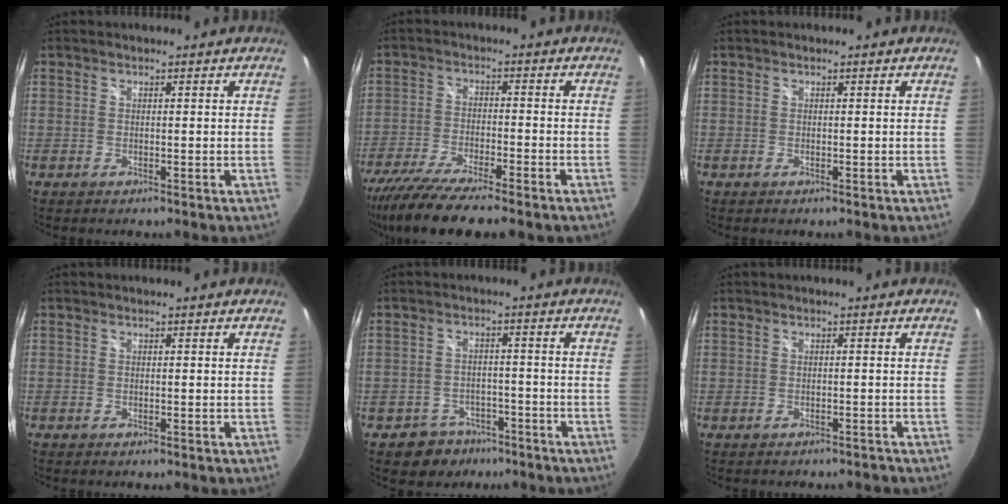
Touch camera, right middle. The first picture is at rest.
{"total": 13.3, "force": [-10.7, 1.3, 7.7], "torque": [-0.163, -0.040, -0.185]}
{"total": 0.0}
{"total": 0.0}
{"total": 5.9, "force": [-4.1, 4.2, 0.7], "torque": [-0.027, 0.022, -0.052]}
{"total": 2.5, "force": [-2.3, 0.7, 0.6], "torque": [-0.012, -0.009, -0.027]}